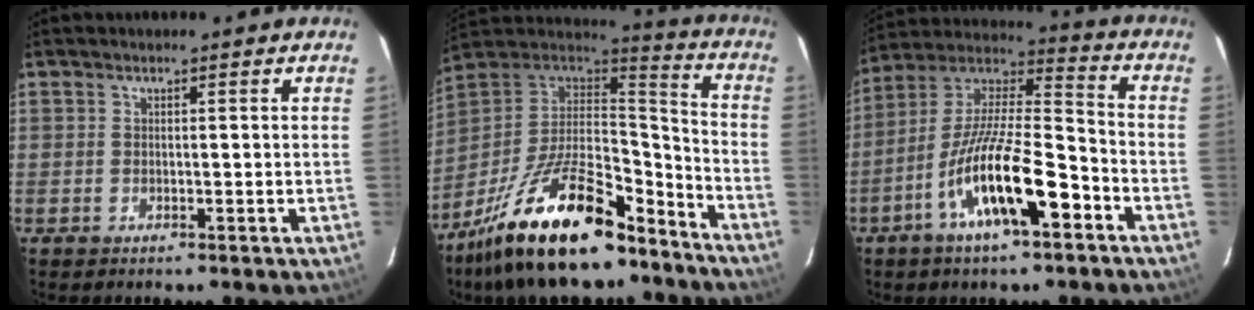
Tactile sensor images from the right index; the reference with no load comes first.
{"total": 26.0, "force": [-17.5, 9.4, 16.8], "torque": [-0.317, -0.017, -0.280]}
{"total": 17.4, "force": [-8.3, 4.4, 14.6], "torque": [-0.270, -0.009, -0.155]}